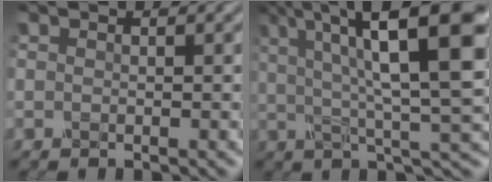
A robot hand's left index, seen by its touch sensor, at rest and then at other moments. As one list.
[{"total": 13.1, "force": [4.3, 3.1, 12.0], "torque": [-0.181, 0.017, 0.067]}]